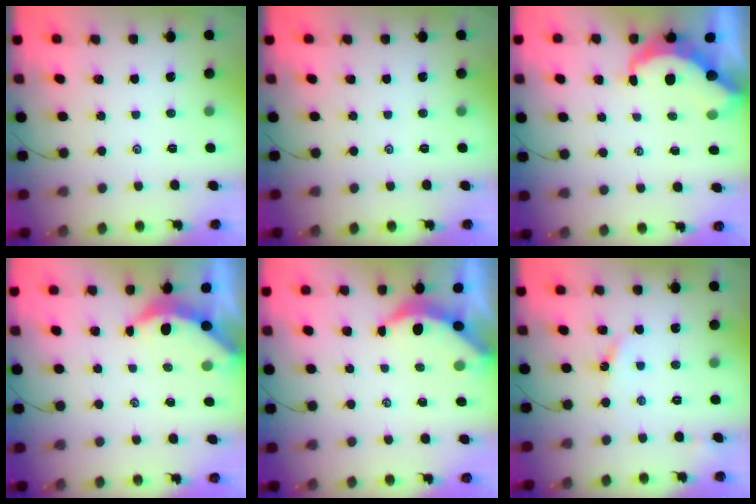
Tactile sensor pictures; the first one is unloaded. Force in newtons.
{"total": 0.0}
{"total": 7.5, "press": 7.5, "slide": 0.9}
{"total": 3.6, "press": 3.6, "slide": 0.4}
{"total": 4.0, "press": 3.9, "slide": 0.5}
{"total": 4.1, "press": 4.1, "slide": 0.4}